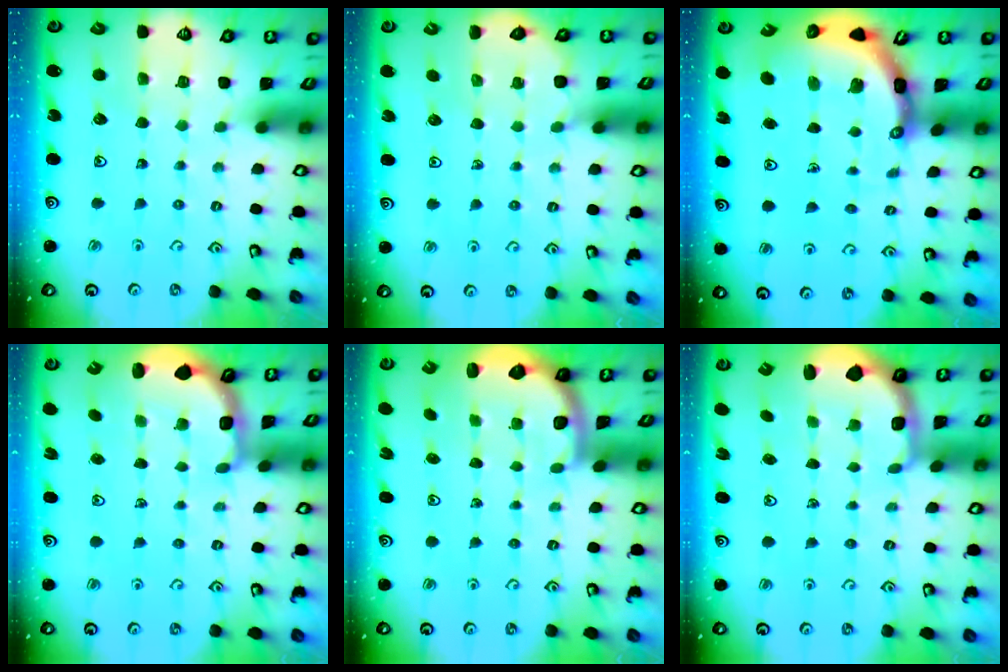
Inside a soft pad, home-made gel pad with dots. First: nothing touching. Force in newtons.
{"total": 3.4, "press": 3.3, "slide": 0.6}
{"total": 7.5, "press": 7.5, "slide": 0.8}
{"total": 2.9, "press": 2.0, "slide": 2.1}
{"total": 2.1, "press": 1.9, "slide": 0.8}
{"total": 2.4, "press": 1.1, "slide": 2.2}